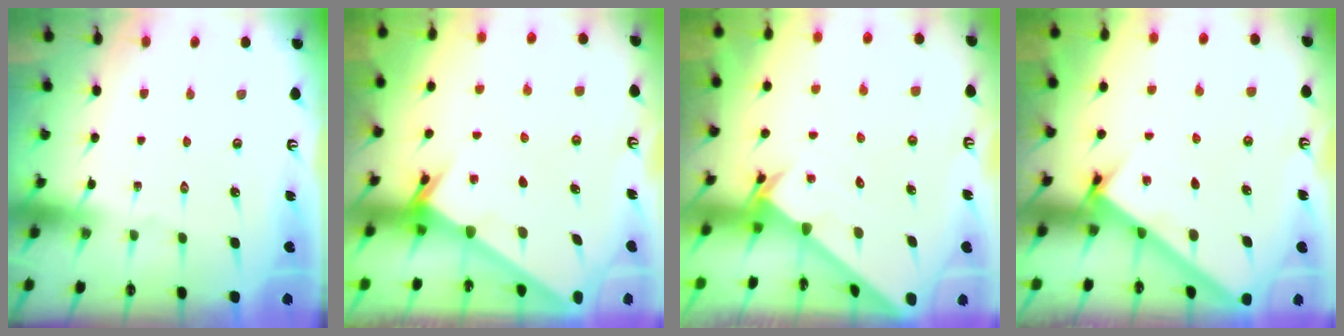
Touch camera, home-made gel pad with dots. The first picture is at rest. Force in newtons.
{"total": 2.3, "press": 2.3, "slide": 0.3}
{"total": 1.8, "press": 1.8, "slide": 0.1}
{"total": 3.0, "press": 3.0, "slide": 0.2}